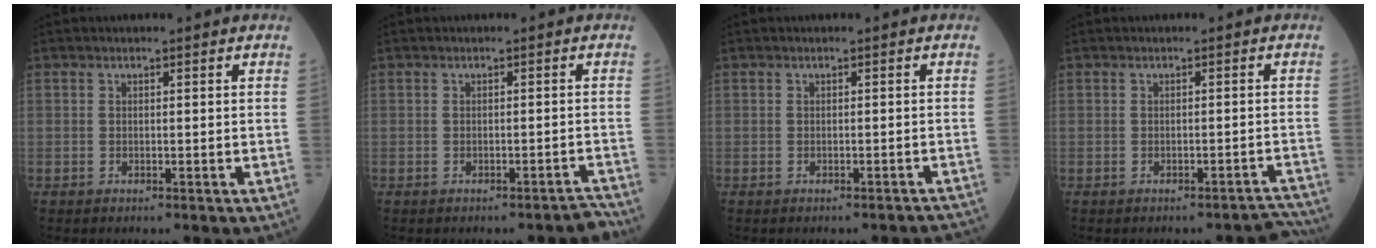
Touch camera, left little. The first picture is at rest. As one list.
[{"total": 2.0, "force": [-2.0, 0.1, 0.2], "torque": [0.011, 0.007, -0.020]}, {"total": 3.2, "force": [-3.1, 0.4, 0.6], "torque": [-0.001, -0.006, -0.031]}, {"total": 3.3, "force": [-3.3, 0.5, -0.1], "torque": [0.022, 0.019, -0.032]}]